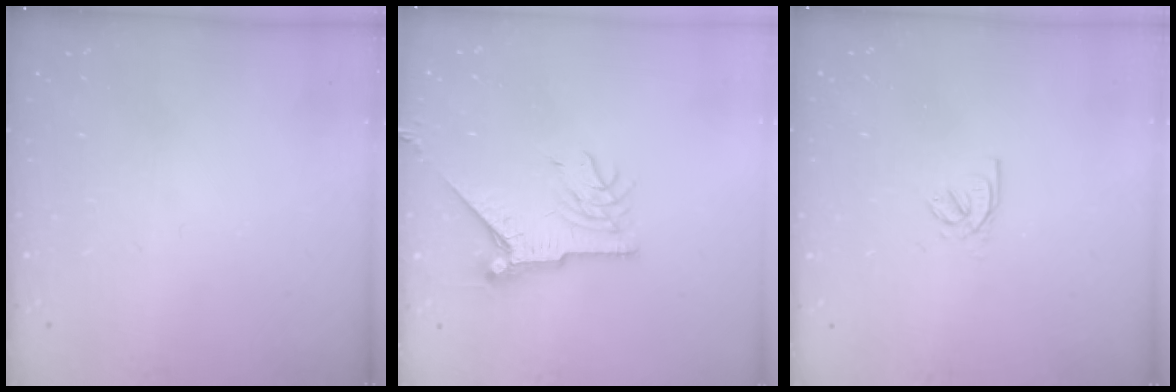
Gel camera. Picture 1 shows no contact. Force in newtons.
{"total": 8.4, "press": 8.4, "slide": 0.0}
{"total": 2.0, "press": 2.0, "slide": 0.4}